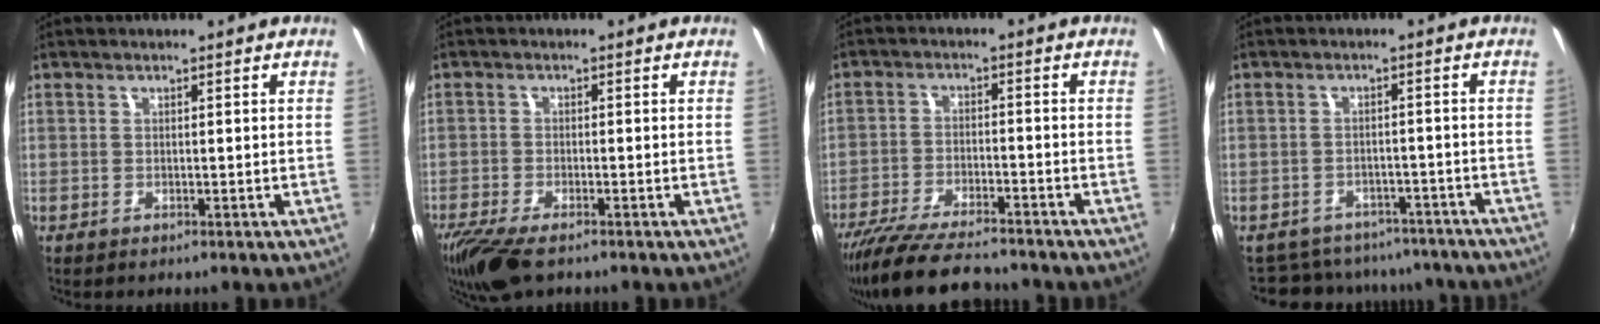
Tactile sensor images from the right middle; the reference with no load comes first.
{"total": 8.1, "force": [-6.0, 2.2, 5.0], "torque": [-0.121, -0.034, -0.113]}
{"total": 13.8, "force": [-12.0, 2.5, 6.2], "torque": [-0.138, -0.027, -0.203]}
{"total": 14.2, "force": [-12.2, 6.1, 4.1], "torque": [-0.094, 0.011, -0.153]}